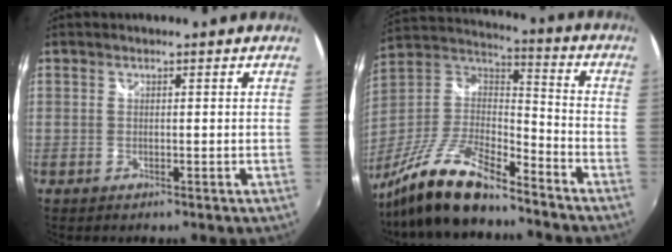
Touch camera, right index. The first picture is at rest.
{"total": 18.5, "force": [-14.2, 4.7, 11.0], "torque": [-0.240, -0.021, -0.267]}